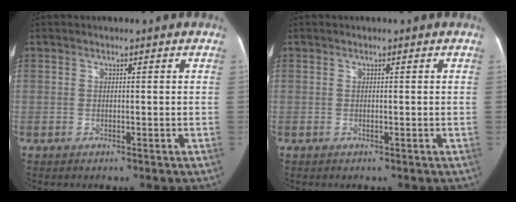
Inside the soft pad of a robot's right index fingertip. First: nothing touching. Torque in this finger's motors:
{"motor_torque": [0.00, 0.00, 0.00, 0.00]}